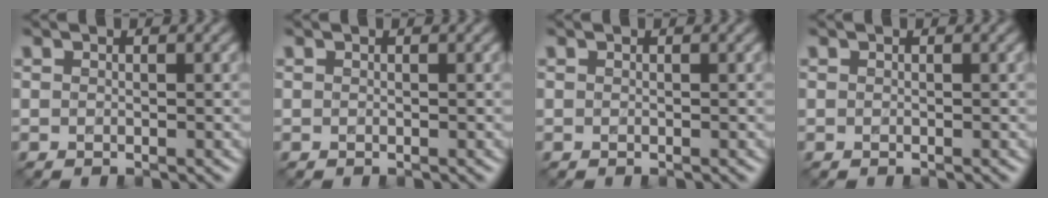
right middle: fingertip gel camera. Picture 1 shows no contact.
{"total": 0.0}
{"total": 0.0}
{"total": 0.0}